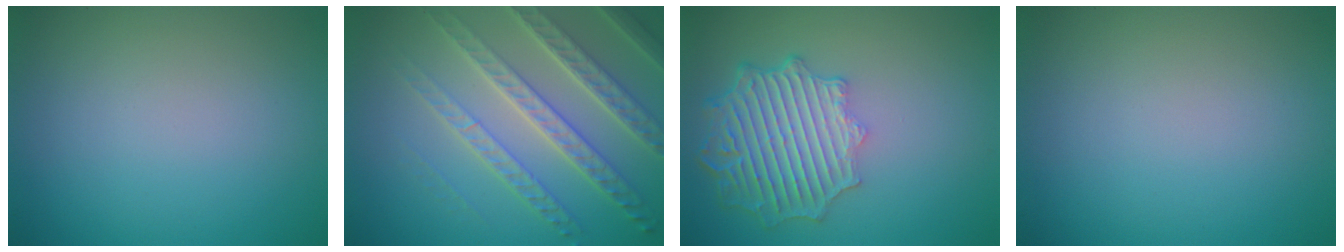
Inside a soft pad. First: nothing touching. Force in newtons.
{"total": 7.2, "press": 5.1, "slide": 5.1}
{"total": 6.9, "press": 5.4, "slide": 4.3}
{"total": 0.0}